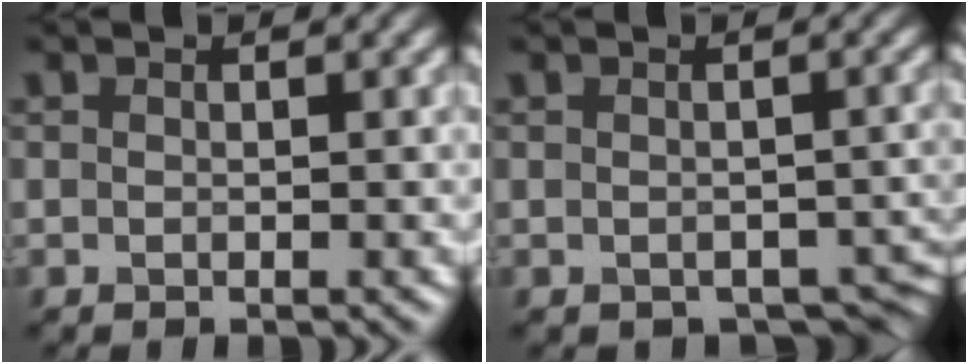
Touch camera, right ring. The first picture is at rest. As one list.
[{"total": 3.2, "force": [-1.4, 2.2, 1.9], "torque": [-0.019, -0.020, -0.012]}]